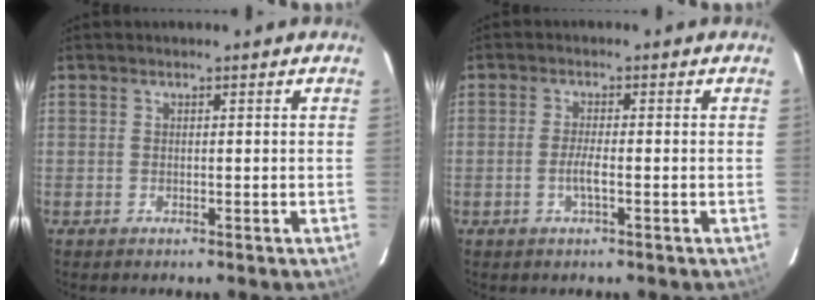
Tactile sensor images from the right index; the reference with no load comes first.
{"total": 2.4, "force": [-0.9, 0.2, 2.2], "torque": [-0.045, -0.004, -0.016]}